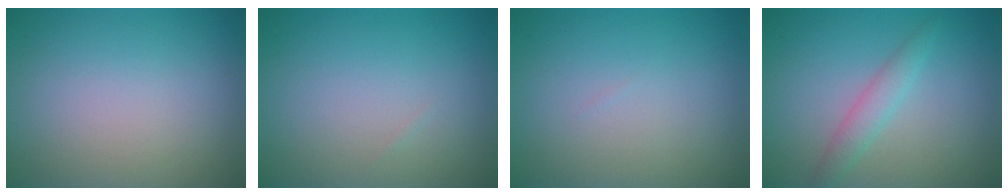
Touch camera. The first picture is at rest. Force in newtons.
{"total": 0.0}
{"total": 0.0}
{"total": 2.0, "press": 2.0, "slide": 0.0}